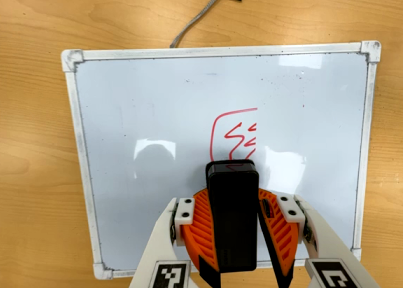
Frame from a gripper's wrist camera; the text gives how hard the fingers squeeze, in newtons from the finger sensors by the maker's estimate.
{"total": 8.5, "left": 8.8, "right": 8.3}